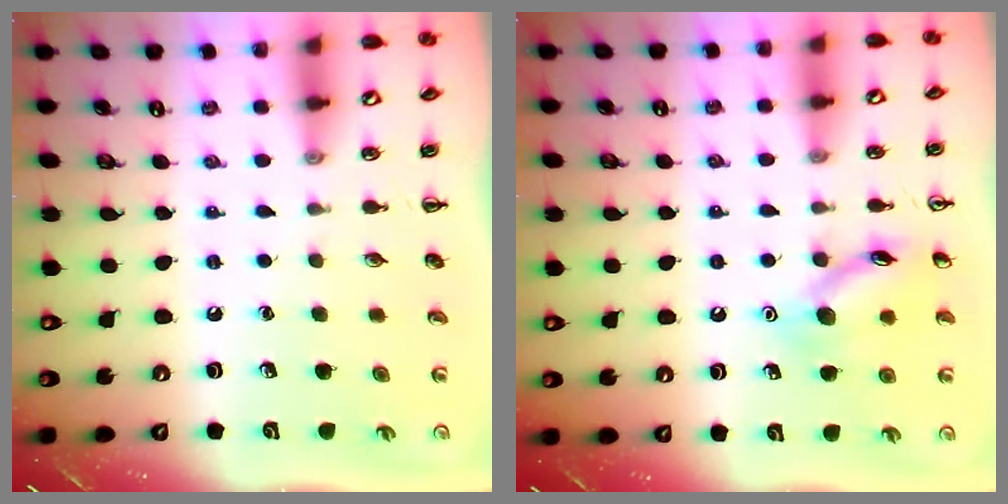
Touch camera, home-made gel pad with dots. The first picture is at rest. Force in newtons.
{"total": 11.7, "press": 11.7, "slide": 0.7}